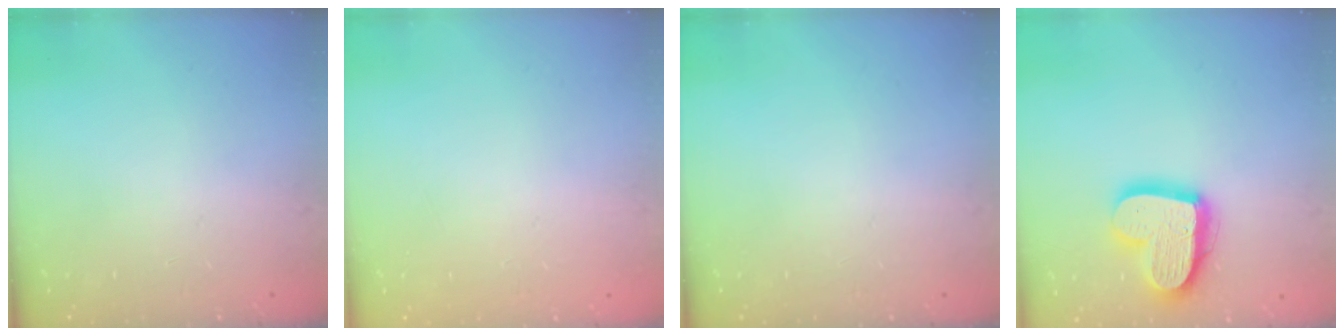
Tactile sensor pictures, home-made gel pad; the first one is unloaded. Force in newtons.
{"total": 0.0}
{"total": 0.0}
{"total": 18.3, "press": 18.3, "slide": 1.6}